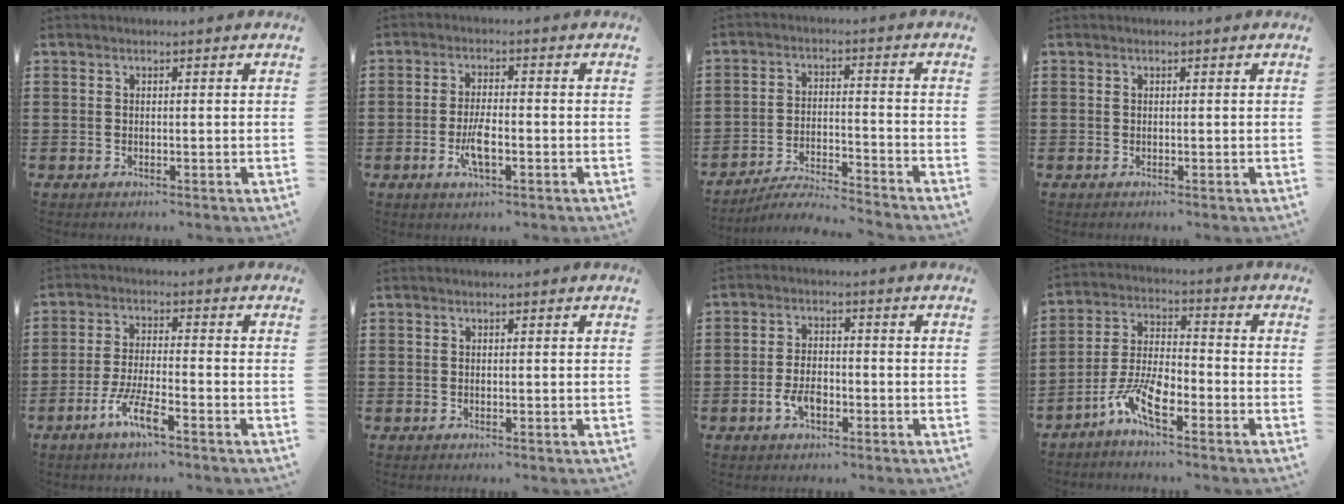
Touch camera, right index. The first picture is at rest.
{"total": 4.8, "force": [-1.6, 1.3, 4.3], "torque": [-0.084, -0.001, -0.032]}
{"total": 5.0, "force": [-4.9, 0.0, 1.2], "torque": [-0.029, -0.004, -0.099]}
{"total": 0.0}
{"total": 6.1, "force": [-3.8, 0.7, 4.8], "torque": [-0.111, -0.013, -0.075]}
{"total": 0.0}
{"total": 4.4, "force": [-1.8, 2.4, 3.2], "torque": [-0.076, -0.001, -0.037]}
{"total": 8.1, "force": [-5.1, 2.4, 5.8], "torque": [-0.142, -0.007, -0.101]}